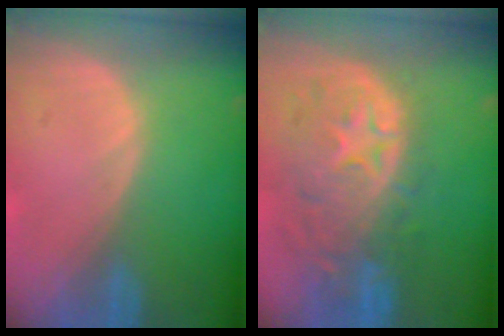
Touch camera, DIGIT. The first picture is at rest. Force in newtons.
{"total": 11.0, "press": 9.7, "slide": 5.2}